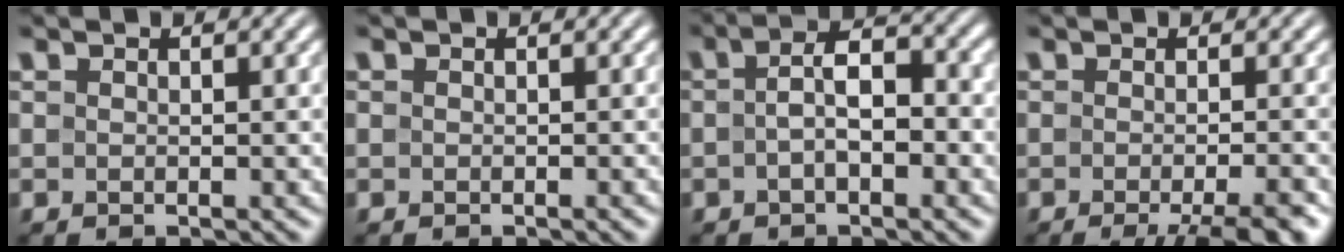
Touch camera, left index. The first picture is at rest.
{"total": 0.5, "force": [-0.2, 0.5, 0.1], "torque": [0.003, -0.005, -0.002]}
{"total": 4.1, "force": [-0.6, 1.7, 3.6], "torque": [-0.063, 0.008, -0.014]}
{"total": 5.3, "force": [-2.9, 1.1, 4.3], "torque": [-0.042, -0.004, -0.040]}